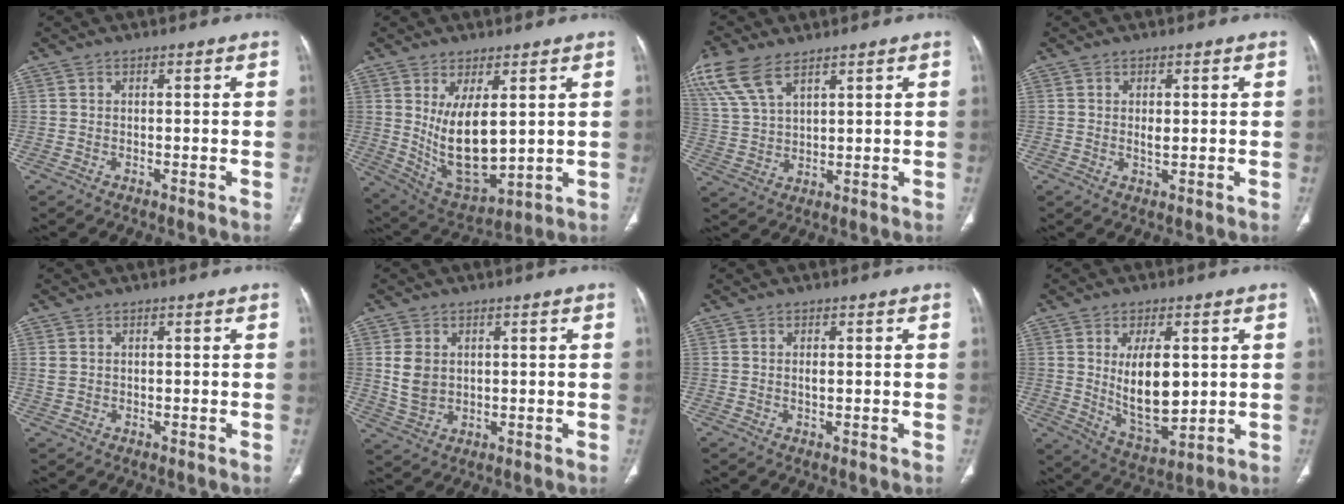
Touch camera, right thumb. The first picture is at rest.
{"total": 13.2, "force": [2.1, 5.9, 11.6], "torque": [-0.189, -0.030, 0.063]}
{"total": 12.3, "force": [7.8, 5.9, 7.5], "torque": [-0.167, -0.005, 0.161]}
{"total": 2.1, "force": [0.3, 1.0, 1.8], "torque": [-0.028, -0.004, 0.005]}
{"total": 1.7, "force": [0.4, 1.4, 0.9], "torque": [-0.022, 0.003, 0.013]}
{"total": 5.6, "force": [1.2, 4.2, 3.5], "torque": [-0.058, -0.008, 0.033]}
{"total": 1.3, "force": [0.1, 0.5, 1.1], "torque": [-0.020, -0.002, 0.002]}
{"total": 12.8, "force": [1.7, 6.3, 11.0], "torque": [-0.159, -0.026, 0.044]}